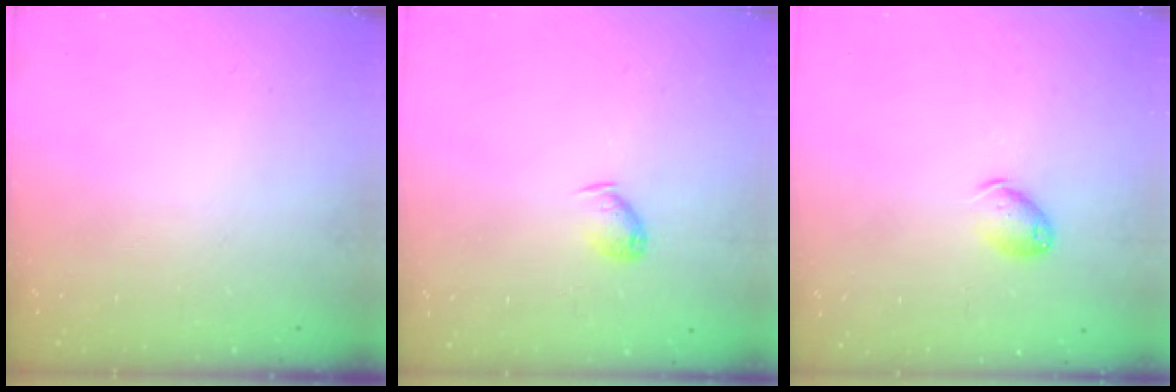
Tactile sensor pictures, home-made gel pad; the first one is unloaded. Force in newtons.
{"total": 6.0, "press": 5.9, "slide": 0.9}
{"total": 7.3, "press": 7.3, "slide": 0.8}